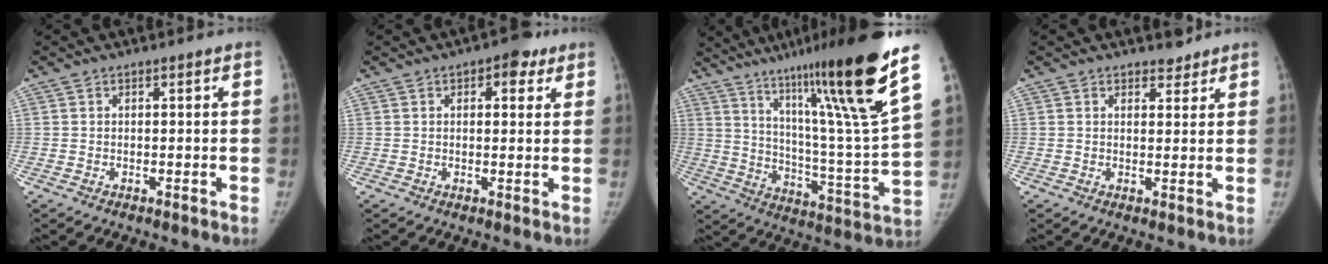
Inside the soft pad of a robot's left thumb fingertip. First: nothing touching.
{"total": 5.3, "force": [2.7, 2.7, 3.6], "torque": [-0.023, -0.006, 0.029]}
{"total": 27.6, "force": [16.9, 2.5, 21.7], "torque": [-0.318, -0.067, 0.271]}
{"total": 2.7, "force": [2.2, 1.3, 0.7], "torque": [0.006, -0.015, 0.030]}